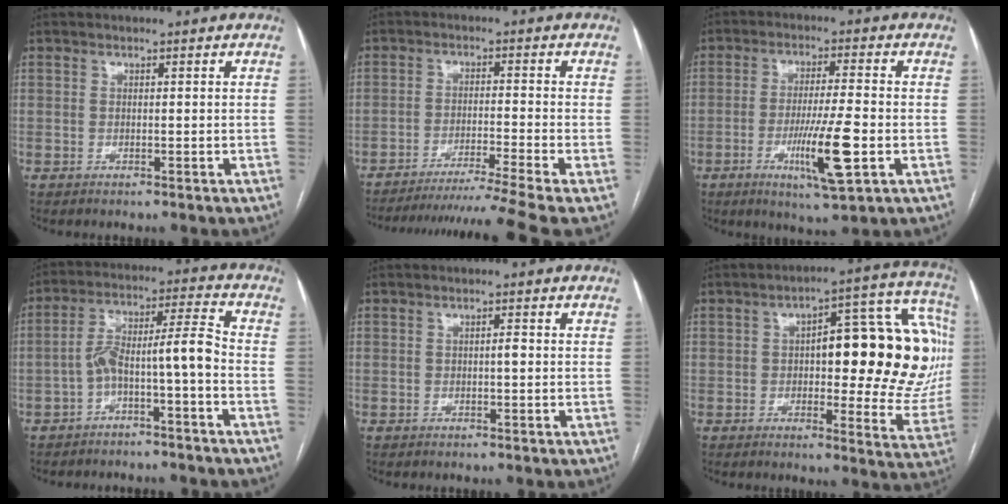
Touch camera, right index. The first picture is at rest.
{"total": 13.4, "force": [-11.5, -3.7, 5.9], "torque": [-0.080, -0.022, -0.176]}
{"total": 10.4, "force": [-3.3, 0.4, 9.9], "torque": [-0.175, -0.020, -0.055]}
{"total": 8.2, "force": [-3.1, 0.4, 7.5], "torque": [-0.131, 0.042, -0.052]}
{"total": 1.0, "force": [-0.1, 0.2, 0.9], "torque": [-0.015, 0.002, -0.002]}
{"total": 24.3, "force": [2.5, 8.2, 22.7], "torque": [-0.238, 0.051, 0.041]}